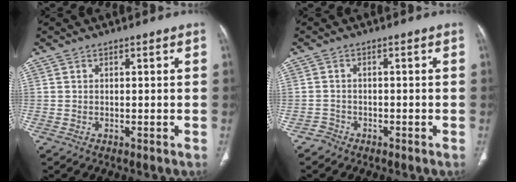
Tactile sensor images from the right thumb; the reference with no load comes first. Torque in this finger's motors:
{"motor_torque": [-0.41, -0.20, -0.07, 0.21, -0.07]}